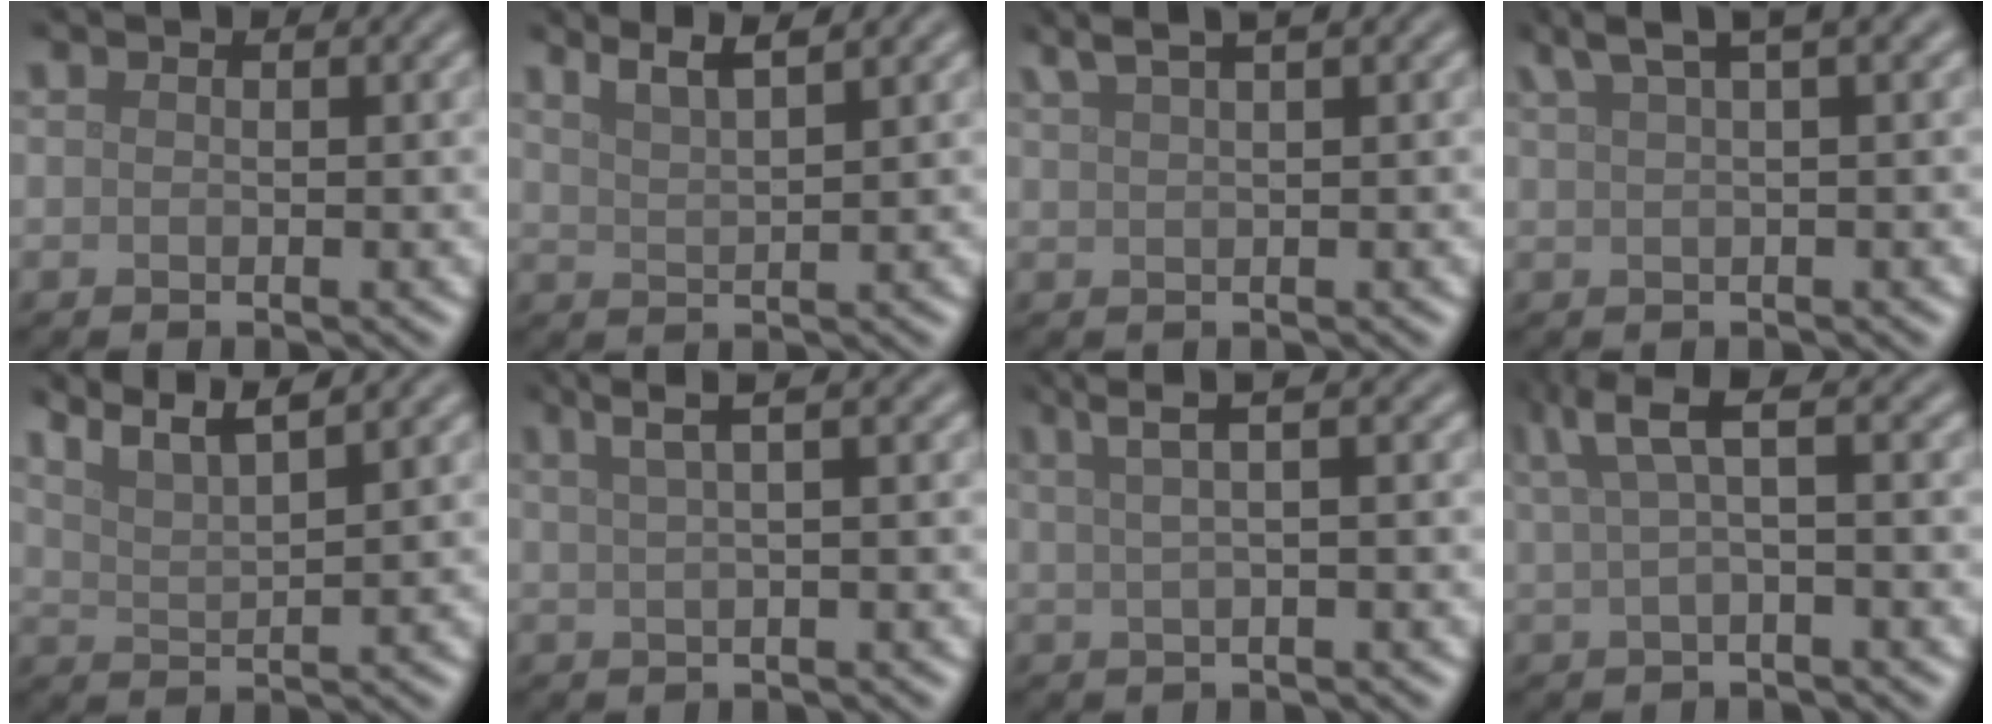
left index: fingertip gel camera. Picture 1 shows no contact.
{"total": 3.9, "force": [3.1, 0.8, 2.3], "torque": [-0.013, 0.019, 0.029]}
{"total": 4.4, "force": [3.1, 1.1, 2.9], "torque": [-0.038, 0.021, 0.035]}
{"total": 5.0, "force": [3.4, 1.0, 3.5], "torque": [-0.048, 0.021, 0.055]}
{"total": 5.7, "force": [4.7, 0.9, 3.0], "torque": [-0.040, 0.023, 0.054]}
{"total": 3.5, "force": [2.0, 0.7, 2.7], "torque": [-0.035, 0.013, 0.031]}
{"total": 3.4, "force": [1.7, 0.8, 2.9], "torque": [-0.042, 0.009, 0.026]}
{"total": 3.9, "force": [1.7, 0.8, 3.5], "torque": [-0.061, 0.013, 0.029]}